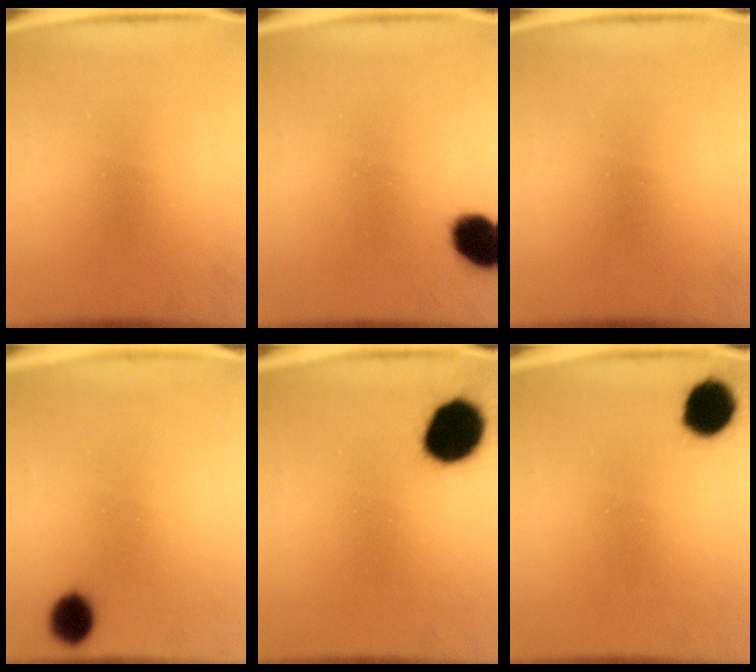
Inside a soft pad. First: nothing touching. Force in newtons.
{"total": 7.7}
{"total": 0.0}
{"total": 6.0}
{"total": 13.6}
{"total": 9.2}